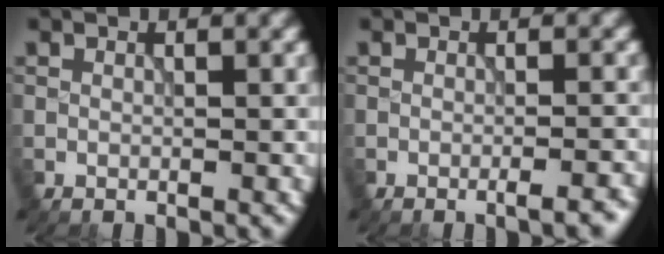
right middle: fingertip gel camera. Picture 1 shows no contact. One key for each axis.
{"total": 2.4, "fx": -1.2, "fy": 0.6, "fz": 2.0, "tx": -0.017, "ty": 0.006, "tz": -0.022}